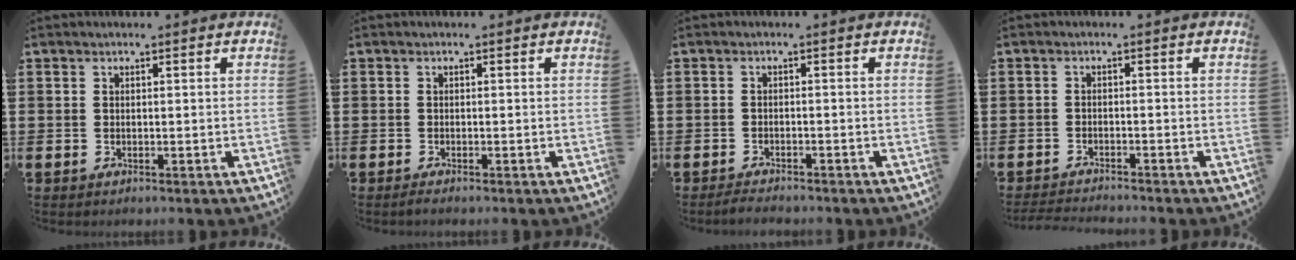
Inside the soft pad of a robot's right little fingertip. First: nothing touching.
{"total": 0.6, "force": [-0.4, 0.0, 0.4], "torque": [-0.008, -0.003, -0.006]}
{"total": 1.4, "force": [-1.4, 0.1, 0.2], "torque": [-0.008, 0.001, -0.027]}
{"total": 1.6, "force": [-1.5, -0.1, 0.2], "torque": [-0.004, 0.002, -0.031]}